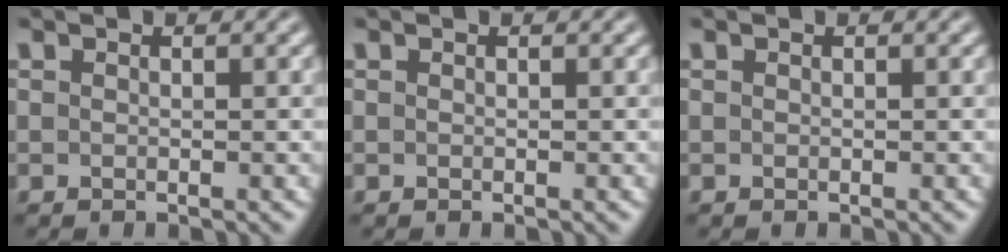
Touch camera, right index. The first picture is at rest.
{"total": 0.0}
{"total": 0.0}